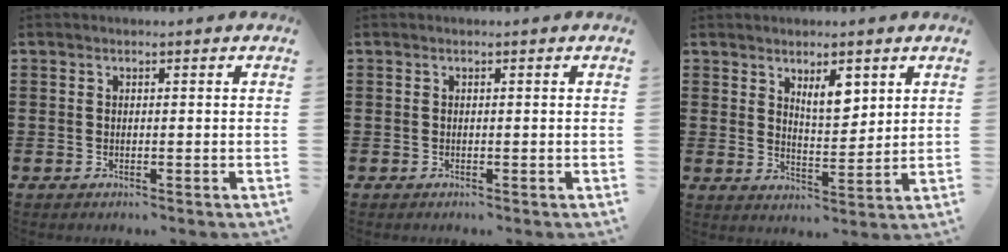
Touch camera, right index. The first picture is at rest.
{"total": 0.0}
{"total": 5.3, "force": [3.1, 2.2, 3.7], "torque": [-0.065, -0.004, 0.051]}